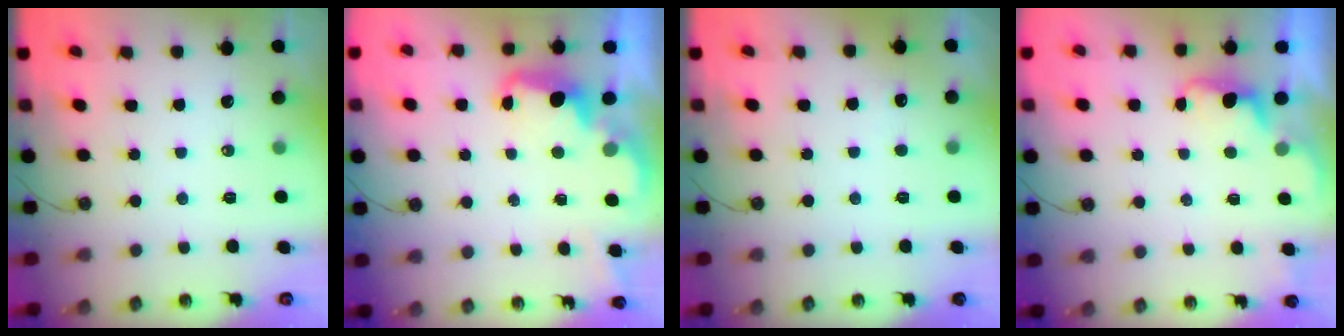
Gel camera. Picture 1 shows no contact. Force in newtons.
{"total": 2.6, "press": 2.6, "slide": 0.6}
{"total": 2.1, "press": 1.9, "slide": 0.9}
{"total": 1.6, "press": 1.3, "slide": 0.8}